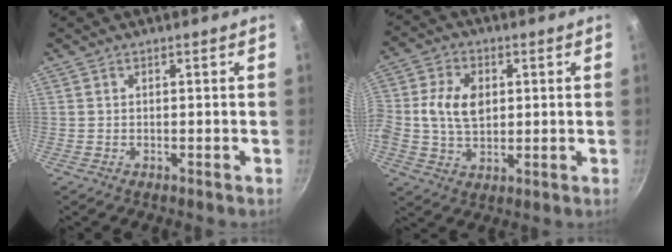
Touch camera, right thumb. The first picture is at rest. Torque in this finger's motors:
{"motor_torque": [1.92, 3.08, 0.98, 0.52, 0.47]}